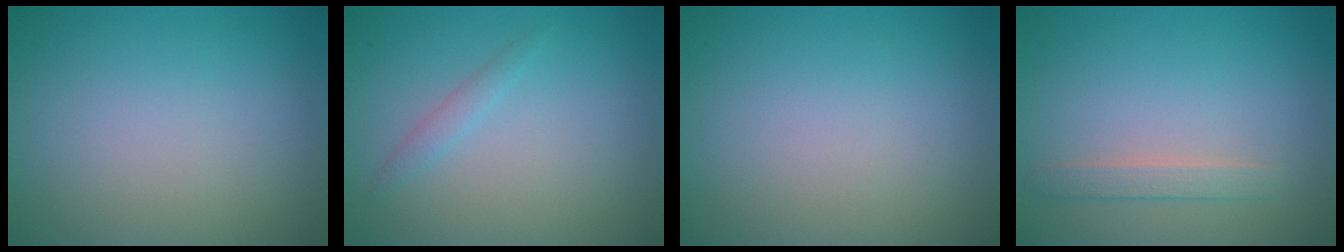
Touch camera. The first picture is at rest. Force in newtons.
{"total": 1.0, "press": 1.0, "slide": 0.1}
{"total": 0.0}
{"total": 1.5, "press": 1.5, "slide": 0.1}